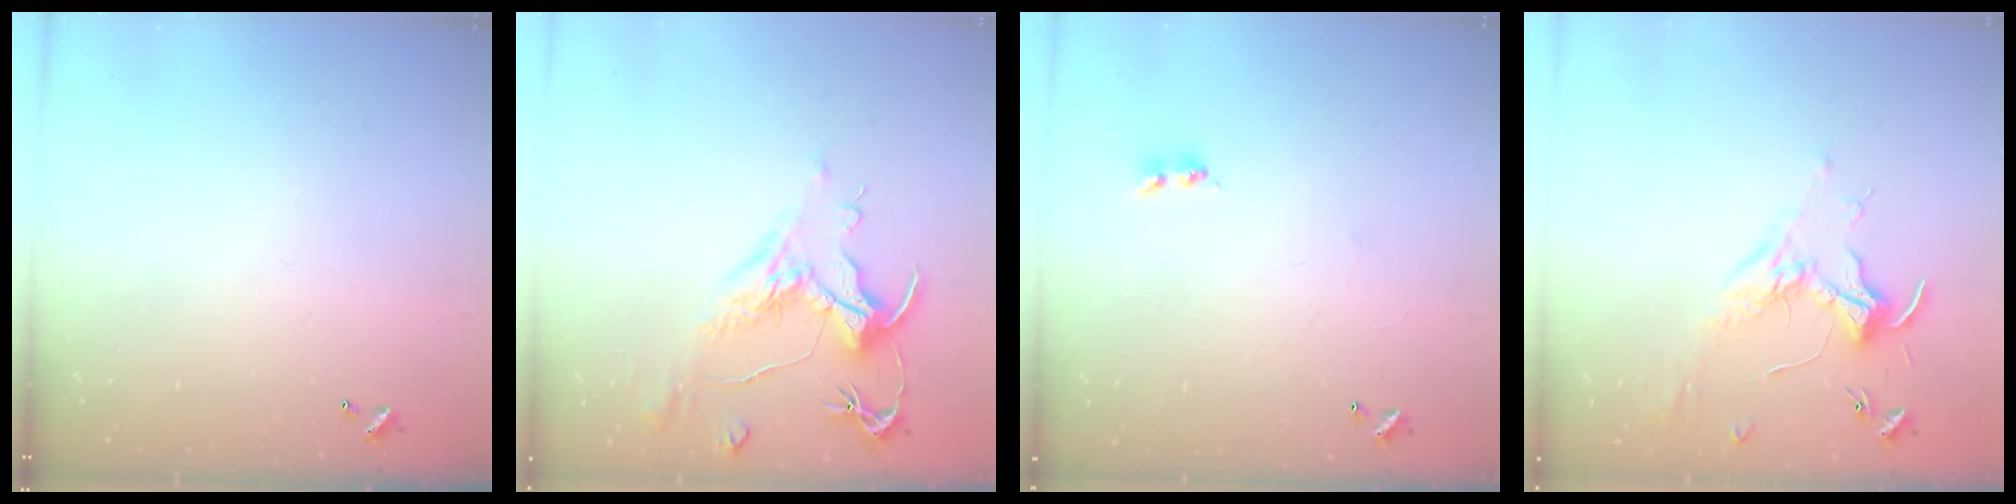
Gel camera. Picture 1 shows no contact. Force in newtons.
{"total": 1.6, "press": 0.6, "slide": 1.4}
{"total": 2.2, "press": 2.1, "slide": 0.6}
{"total": 1.7, "press": 1.5, "slide": 0.9}